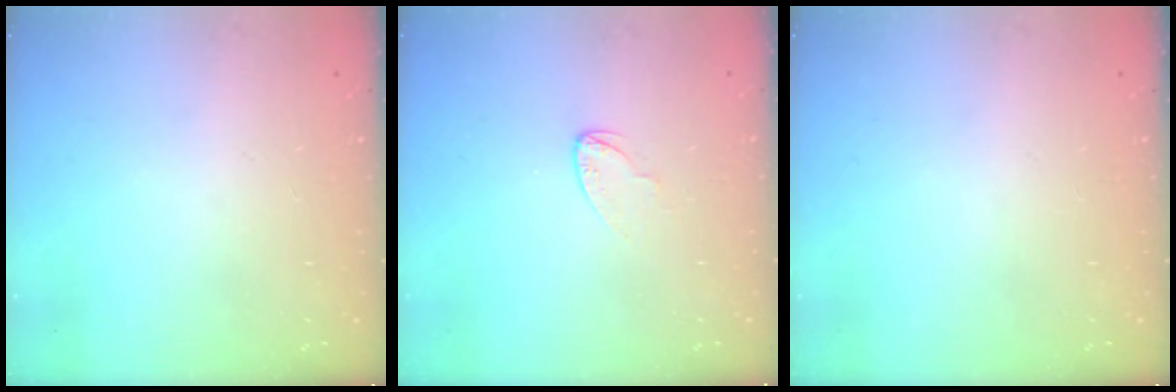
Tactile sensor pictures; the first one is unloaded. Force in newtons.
{"total": 3.5, "press": 3.5, "slide": 0.2}
{"total": 0.0}